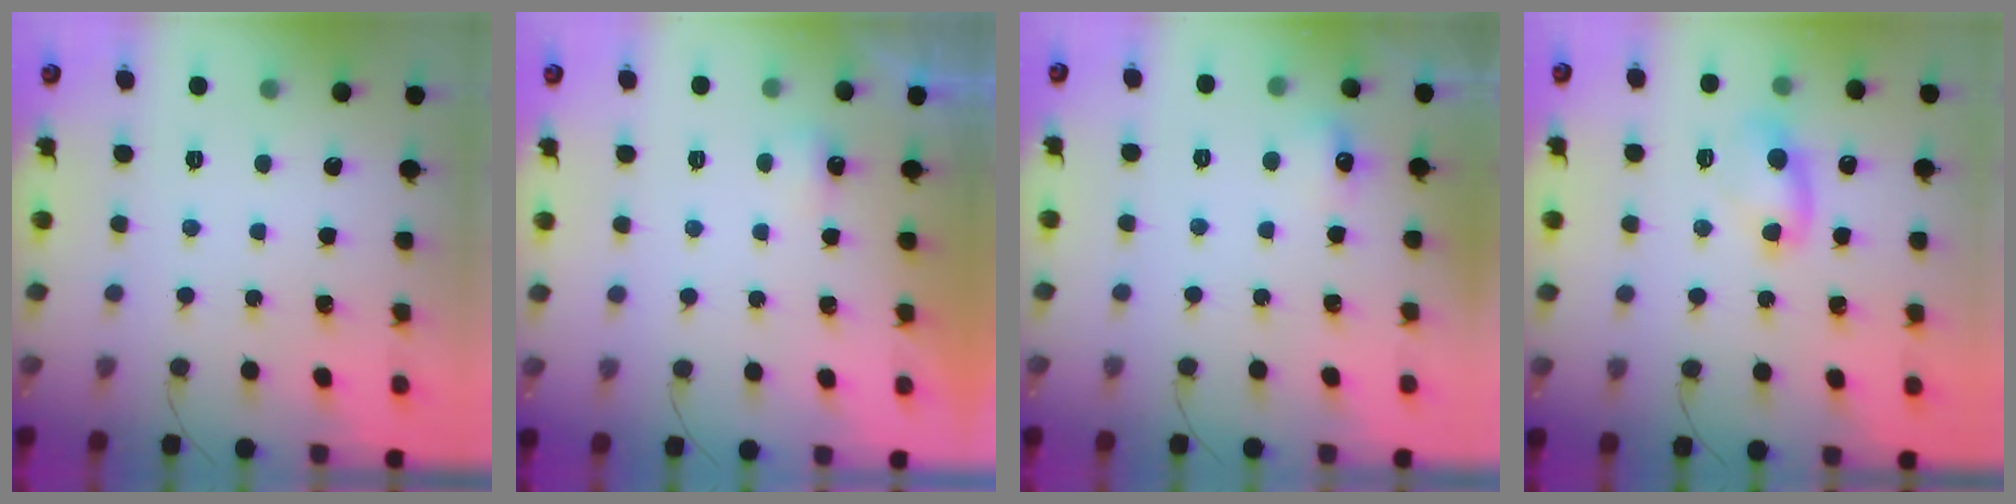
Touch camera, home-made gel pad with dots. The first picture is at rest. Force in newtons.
{"total": 2.3, "press": 2.2, "slide": 0.6}
{"total": 5.6, "press": 5.4, "slide": 1.6}
{"total": 5.9, "press": 5.7, "slide": 1.4}